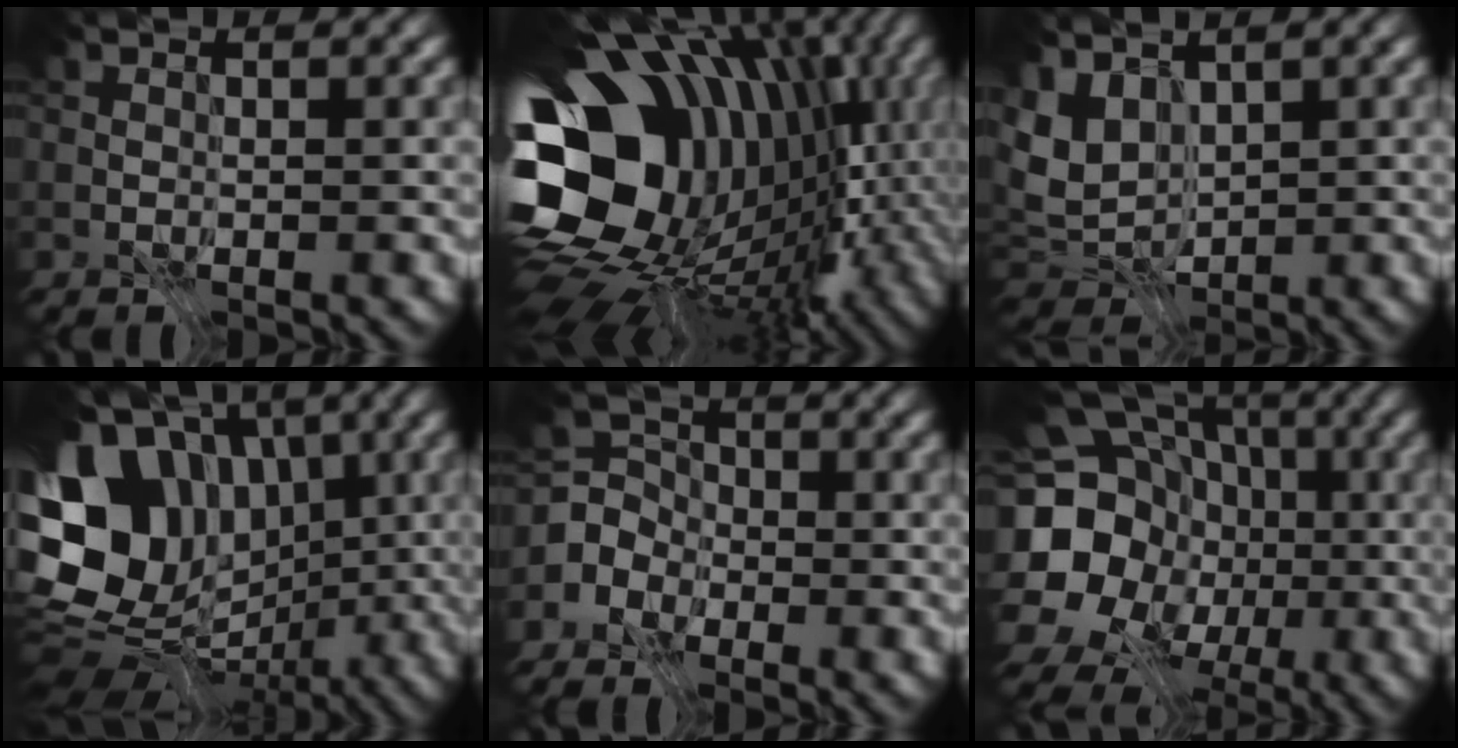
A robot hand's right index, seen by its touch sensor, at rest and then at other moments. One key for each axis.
{"total": 19.3, "fx": 0.6, "fy": 14.3, "fz": 13.0, "tx": -0.245, "ty": -0.025, "tz": 0.042}
{"total": 5.3, "fx": 1.7, "fy": 3.6, "fz": 3.5, "tx": -0.078, "ty": 0.001, "tz": 0.028}
{"total": 15.1, "fx": 0.3, "fy": 11.9, "fz": 9.4, "tx": -0.196, "ty": 0.023, "tz": 0.008}
{"total": 4.2, "fx": -2.3, "fy": 3.5, "fz": 0.6, "tx": 0.009, "ty": 0.013, "tz": -0.068}
{"total": 20.2, "fx": -2.6, "fy": 17.9, "fz": 9.1, "tx": -0.177, "ty": -0.017, "tz": -0.072}